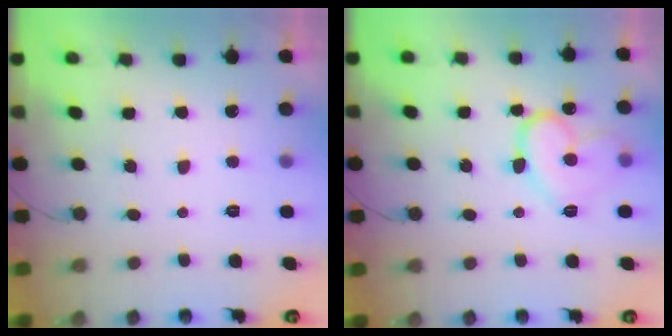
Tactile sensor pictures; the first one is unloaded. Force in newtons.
{"total": 13.4, "press": 13.4, "slide": 1.0}